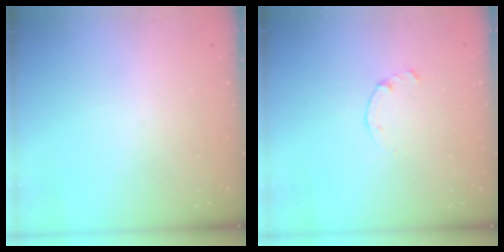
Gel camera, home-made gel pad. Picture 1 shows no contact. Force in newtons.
{"total": 0.9, "press": 0.8, "slide": 0.3}